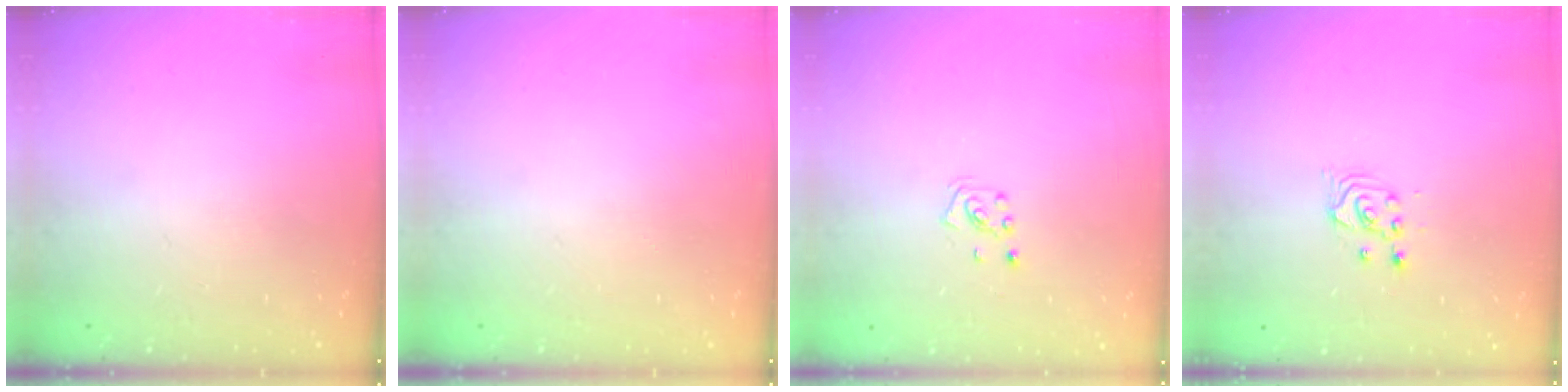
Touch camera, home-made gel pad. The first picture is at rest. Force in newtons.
{"total": 0.0}
{"total": 2.2, "press": 2.2, "slide": 0.6}
{"total": 2.4, "press": 2.3, "slide": 0.2}